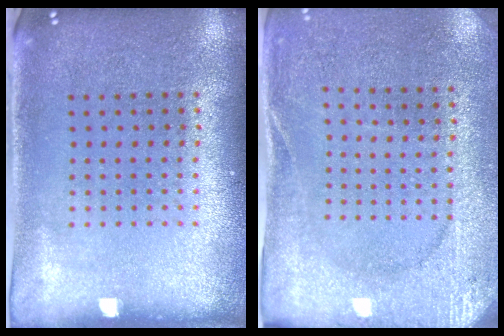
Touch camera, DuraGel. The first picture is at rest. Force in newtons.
{"total": 2.6, "press": 2.5, "slide": 0.6}